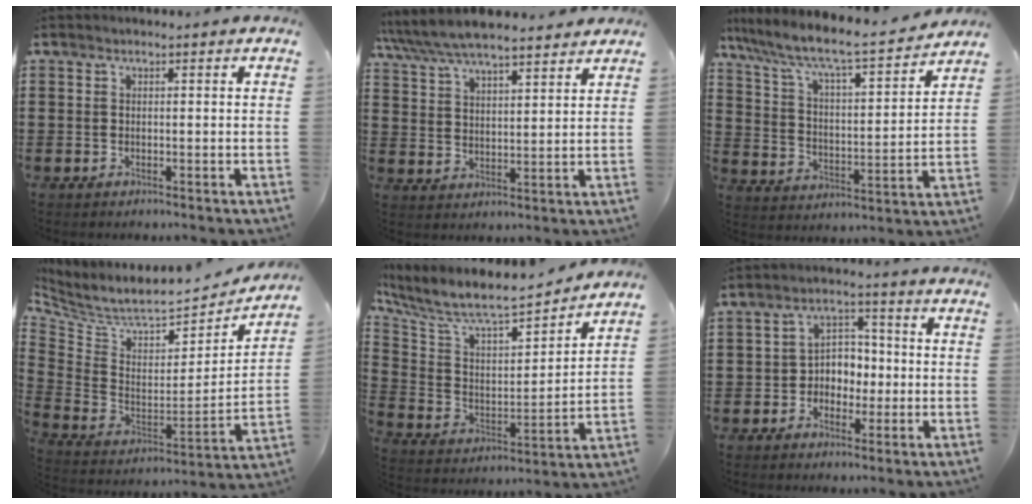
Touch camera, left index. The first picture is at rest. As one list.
[{"total": 6.7, "force": [6.2, 1.0, 2.3], "torque": [-0.068, -0.025, 0.110]}, {"total": 6.5, "force": [5.5, 0.7, 3.4], "torque": [-0.093, -0.046, 0.085]}, {"total": 6.5, "force": [5.9, 1.2, 2.4], "torque": [-0.079, -0.056, 0.096]}, {"total": 8.0, "force": [6.8, 1.7, 3.9], "torque": [-0.110, -0.054, 0.110]}, {"total": 4.7, "force": [-1.2, 4.0, 2.0], "torque": [-0.044, 0.011, -0.030]}]